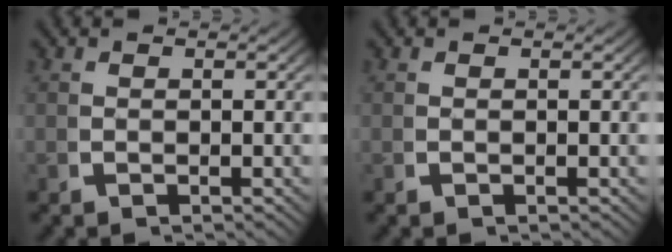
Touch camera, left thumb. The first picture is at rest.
{"total": 0.0}